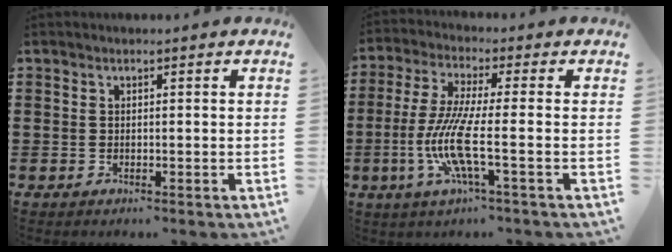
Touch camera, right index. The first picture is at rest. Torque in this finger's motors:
{"motor_torque": [2.14, 0.00, 1.05, 0.21]}